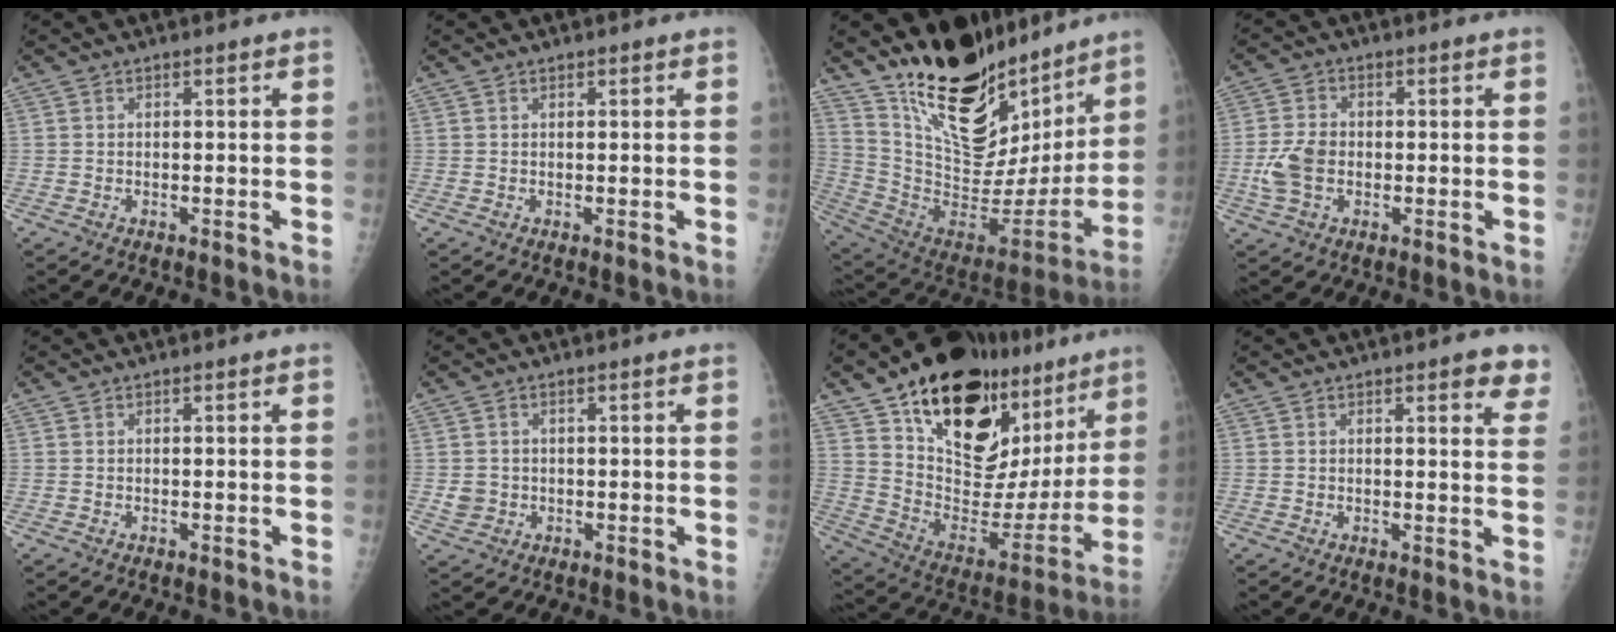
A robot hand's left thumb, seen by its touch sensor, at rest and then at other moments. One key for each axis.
{"total": 0.0}
{"total": 26.2, "fx": 19.2, "fy": 11.7, "fz": 13.3, "tx": -0.176, "ty": -0.106, "tz": 0.324}
{"total": 6.2, "fx": -1.1, "fy": 4.2, "fz": 4.3, "tx": -0.089, "ty": 0.008, "tz": -0.020}
{"total": 0.0}
{"total": 2.7, "fx": -0.4, "fy": 2.6, "fz": 0.9, "tx": -0.003, "ty": 0.003, "tz": -0.003}
{"total": 30.9, "fx": 18.2, "fy": 16.5, "fz": 18.7, "tx": -0.248, "ty": -0.045, "tz": 0.296}
{"total": 5.1, "fx": 3.2, "fy": 1.6, "fz": 3.6, "tx": -0.017, "ty": -0.012, "tz": 0.031}